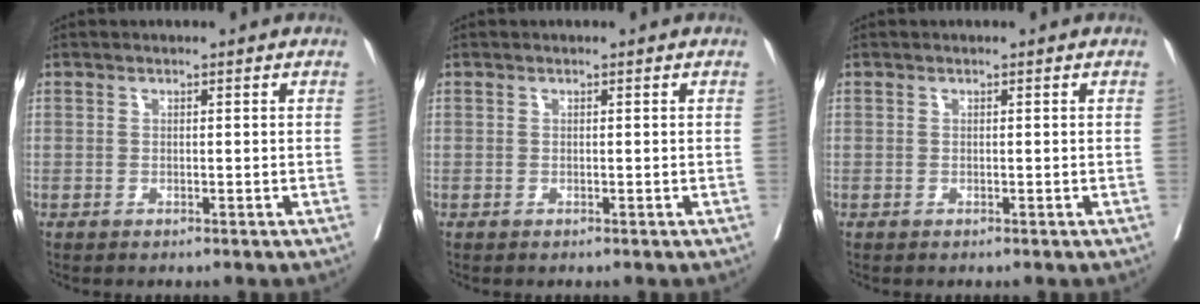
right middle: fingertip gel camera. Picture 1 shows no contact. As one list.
[{"total": 0.0}, {"total": 0.0}]